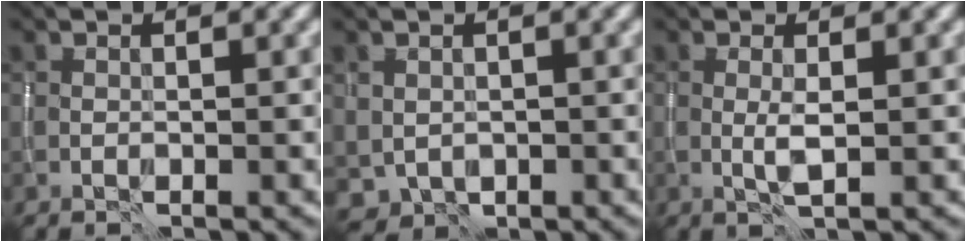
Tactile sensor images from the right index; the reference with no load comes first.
{"total": 1.6, "force": [0.4, 1.4, 0.6], "torque": [-0.016, -0.004, 0.015]}
{"total": 1.2, "force": [0.0, 0.0, 1.2], "torque": [-0.026, 0.001, -0.001]}